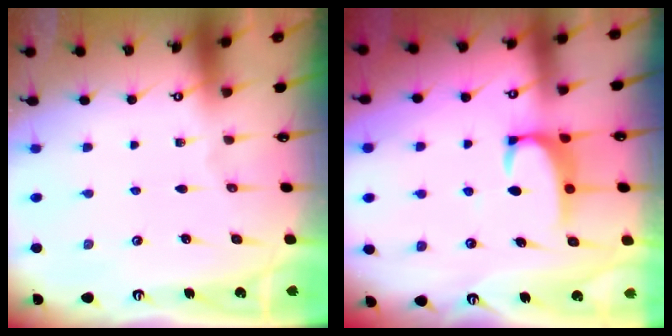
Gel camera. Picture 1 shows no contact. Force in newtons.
{"total": 2.4, "press": 2.3, "slide": 0.7}